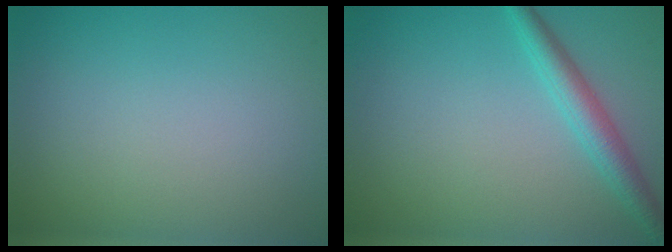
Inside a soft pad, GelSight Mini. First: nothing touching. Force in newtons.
{"total": 2.9, "press": 2.9, "slide": 0.1}